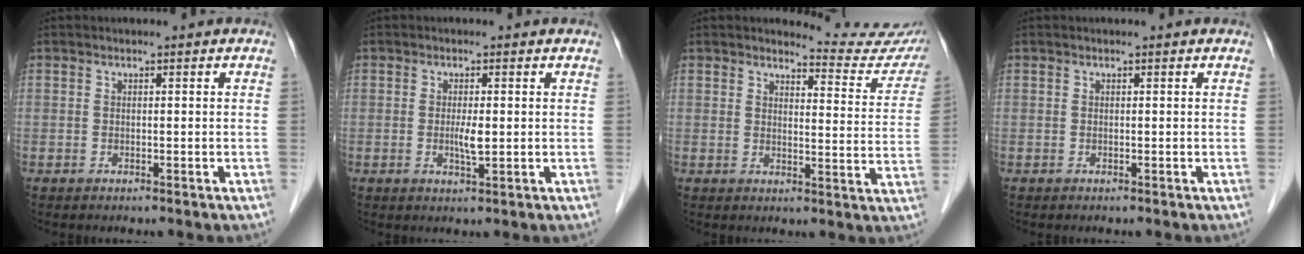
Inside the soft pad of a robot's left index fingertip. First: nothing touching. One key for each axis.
{"total": 2.5, "fx": 0.0, "fy": 0.4, "fz": 2.4, "tx": -0.049, "ty": -0.003, "tz": 0.001}
{"total": 10.8, "fx": 10.8, "fy": 0.7, "fz": 0.5, "tx": 0.008, "ty": -0.072, "tz": 0.104}
{"total": 0.0}